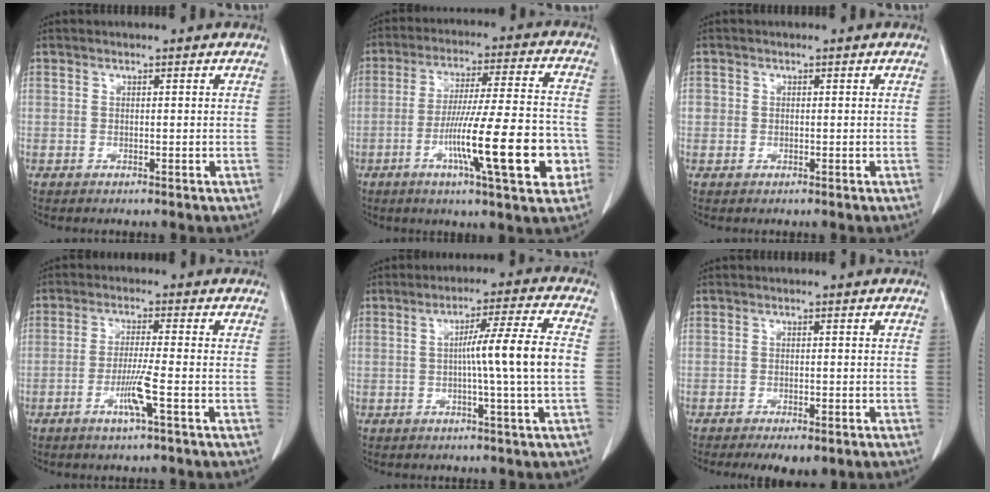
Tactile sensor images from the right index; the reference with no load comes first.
{"total": 16.9, "force": [-5.4, 1.5, 15.9], "torque": [-0.244, -0.001, -0.080]}
{"total": 1.3, "force": [-0.1, 1.3, 0.3], "torque": [0.001, 0.009, 0.000]}
{"total": 4.9, "force": [-2.0, -0.7, 4.4], "torque": [-0.085, -0.009, -0.039]}
{"total": 9.0, "force": [-0.6, -1.6, 8.8], "torque": [-0.139, 0.006, -0.007]}
{"total": 4.5, "force": [-3.1, 1.8, 2.8], "torque": [-0.037, -0.005, -0.040]}